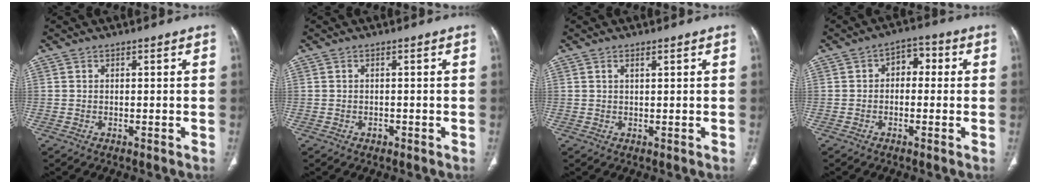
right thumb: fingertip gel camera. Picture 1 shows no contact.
{"total": 0.8, "force": [-0.5, 0.6, 0.3], "torque": [-0.003, 0.001, -0.007]}
{"total": 1.1, "force": [0.6, 0.2, 0.9], "torque": [-0.018, 0.001, 0.012]}
{"total": 5.0, "force": [0.2, 3.5, 3.5], "torque": [-0.026, 0.019, -0.010]}